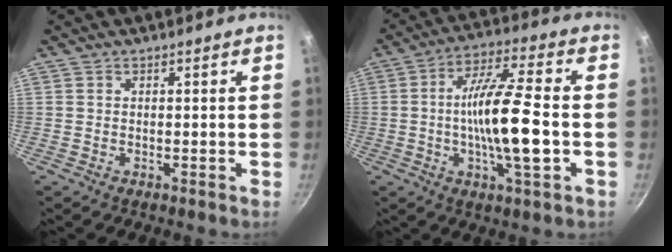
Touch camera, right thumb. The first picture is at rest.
{"total": 14.7, "force": [-1.9, 2.9, 14.3], "torque": [-0.256, 0.020, -0.043]}